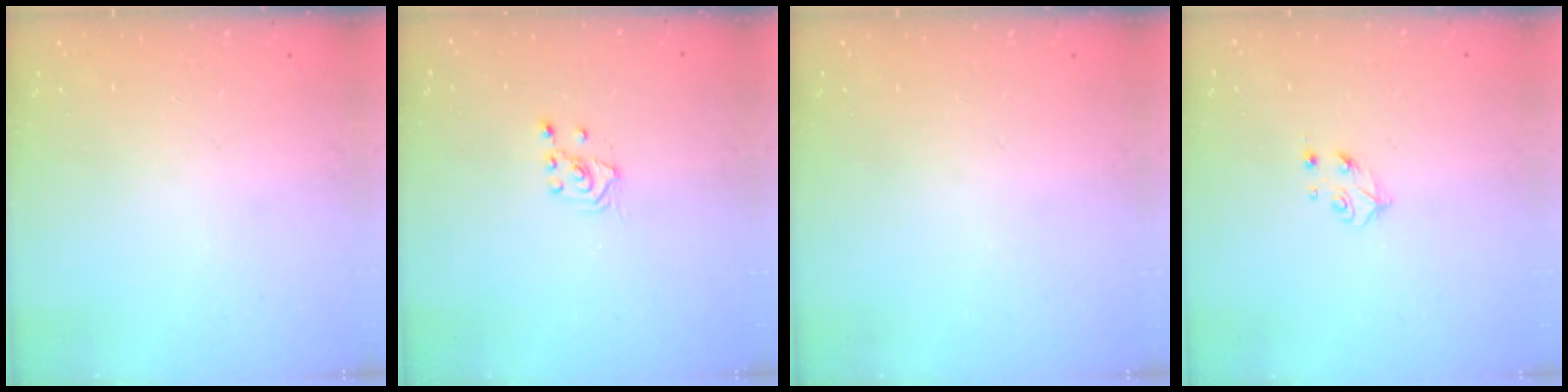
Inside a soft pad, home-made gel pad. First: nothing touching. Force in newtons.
{"total": 2.6, "press": 2.4, "slide": 0.8}
{"total": 0.0}
{"total": 4.2, "press": 4.1, "slide": 0.6}